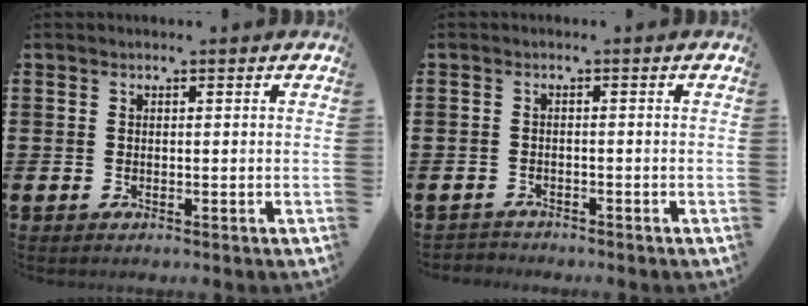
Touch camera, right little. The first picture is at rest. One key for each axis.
{"total": 1.1, "fx": -1.0, "fy": 0.2, "fz": -0.2, "tx": 0.000, "ty": 0.003, "tz": -0.023}